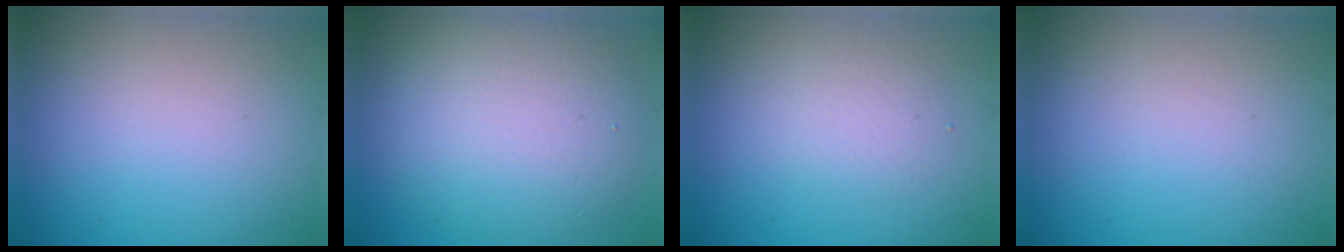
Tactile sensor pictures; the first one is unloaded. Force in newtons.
{"total": 7.8, "press": 7.8, "slide": 0.4}
{"total": 2.2, "press": 2.2, "slide": 0.3}
{"total": 0.0}